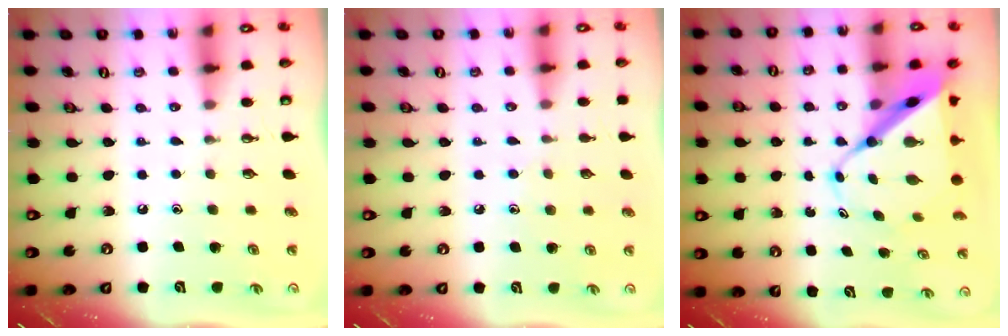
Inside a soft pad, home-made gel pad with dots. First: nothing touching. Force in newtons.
{"total": 5.2, "press": 5.2, "slide": 0.6}
{"total": 11.2, "press": 11.1, "slide": 1.1}